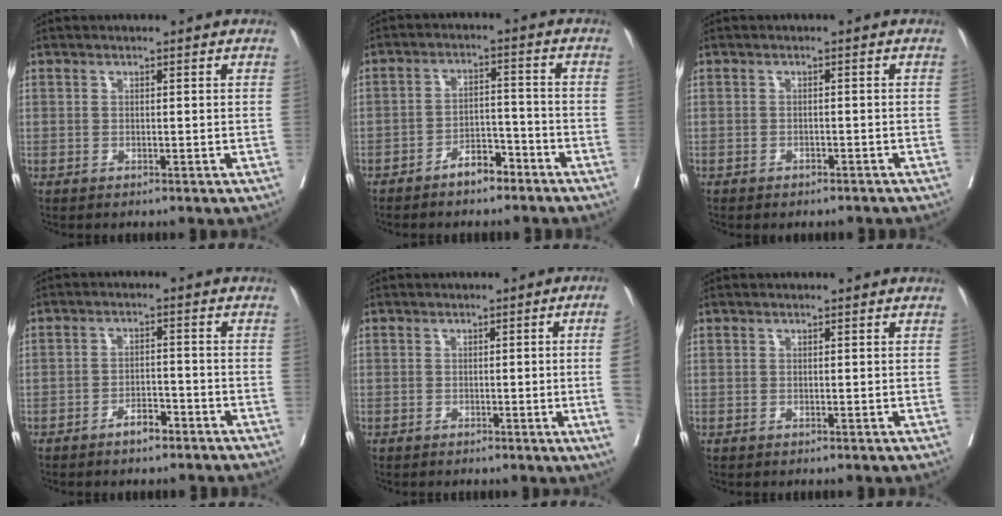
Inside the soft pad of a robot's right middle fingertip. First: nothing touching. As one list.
[{"total": 4.9, "force": [-3.7, 2.0, 2.5], "torque": [-0.043, 0.011, -0.061]}, {"total": 1.6, "force": [-1.3, 0.6, 0.6], "torque": [-0.009, -0.001, -0.016]}, {"total": 3.5, "force": [-2.6, 1.2, 1.9], "torque": [-0.033, 0.004, -0.042]}, {"total": 6.6, "force": [-1.0, -2.5, 6.0], "torque": [-0.066, -0.015, -0.012]}, {"total": 0.0}]